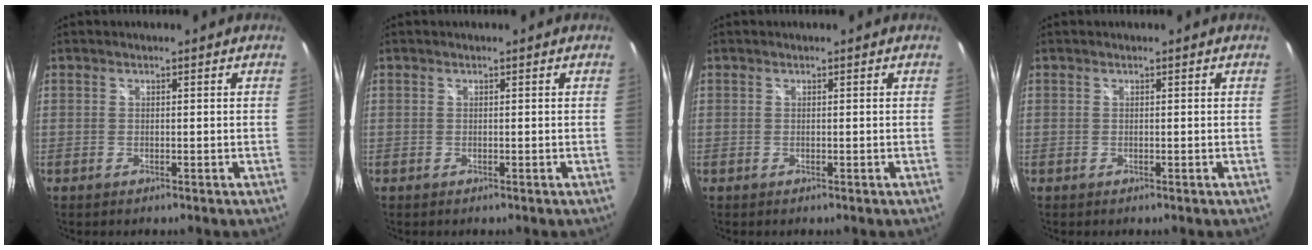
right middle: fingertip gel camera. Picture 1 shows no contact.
{"total": 0.0}
{"total": 0.0}
{"total": 0.0}